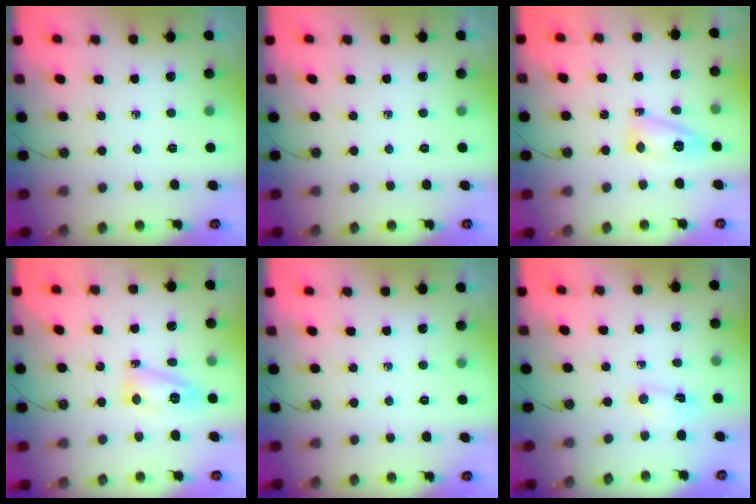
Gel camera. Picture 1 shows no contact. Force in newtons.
{"total": 0.0}
{"total": 10.2, "press": 10.2, "slide": 0.7}
{"total": 11.1, "press": 11.1, "slide": 0.8}
{"total": 0.0}
{"total": 2.8, "press": 1.9, "slide": 2.1}